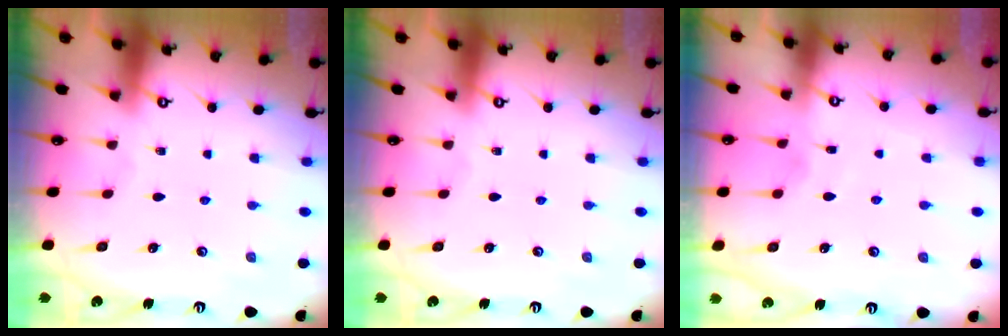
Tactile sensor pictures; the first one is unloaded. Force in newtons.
{"total": 0.0}
{"total": 2.1, "press": 2.1, "slide": 0.2}